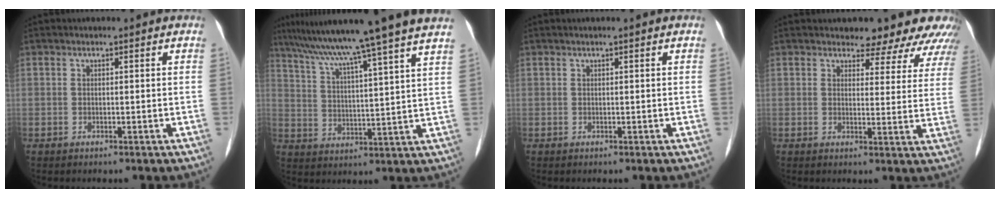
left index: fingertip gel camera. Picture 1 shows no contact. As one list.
[{"total": 18.8, "force": [15.4, -2.2, 10.5], "torque": [-0.174, -0.001, 0.218]}, {"total": 0.0}, {"total": 12.3, "force": [11.1, 4.1, 3.2], "torque": [0.001, -0.015, 0.098]}]